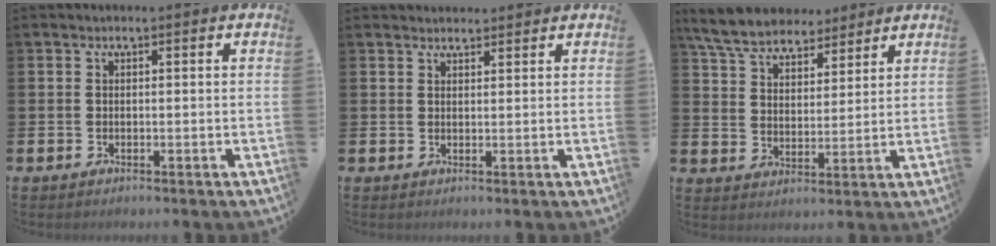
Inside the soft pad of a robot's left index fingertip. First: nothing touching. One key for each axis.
{"total": 2.2, "fx": 2.1, "fy": 0.5, "fz": -0.1, "tx": 0.009, "ty": -0.010, "tz": 0.037}
{"total": 7.6, "fx": 7.0, "fy": 2.4, "fz": 1.8, "tx": -0.067, "ty": -0.028, "tz": 0.129}